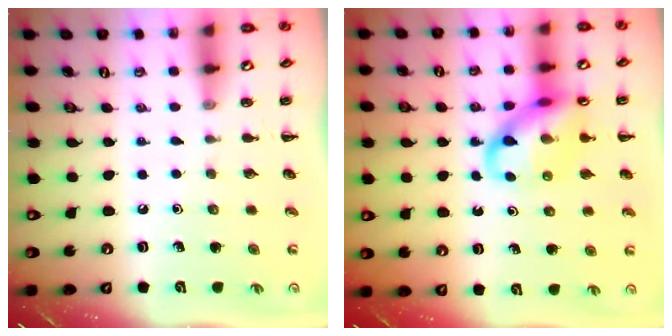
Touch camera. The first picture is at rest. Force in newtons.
{"total": 14.0, "press": 13.9, "slide": 1.8}